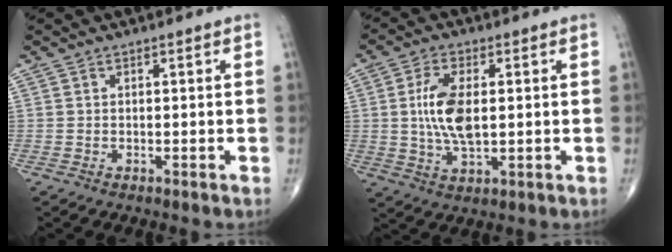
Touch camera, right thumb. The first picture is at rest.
{"total": 9.4, "force": [0.8, 4.4, 8.2], "torque": [-0.165, -0.006, 0.018]}